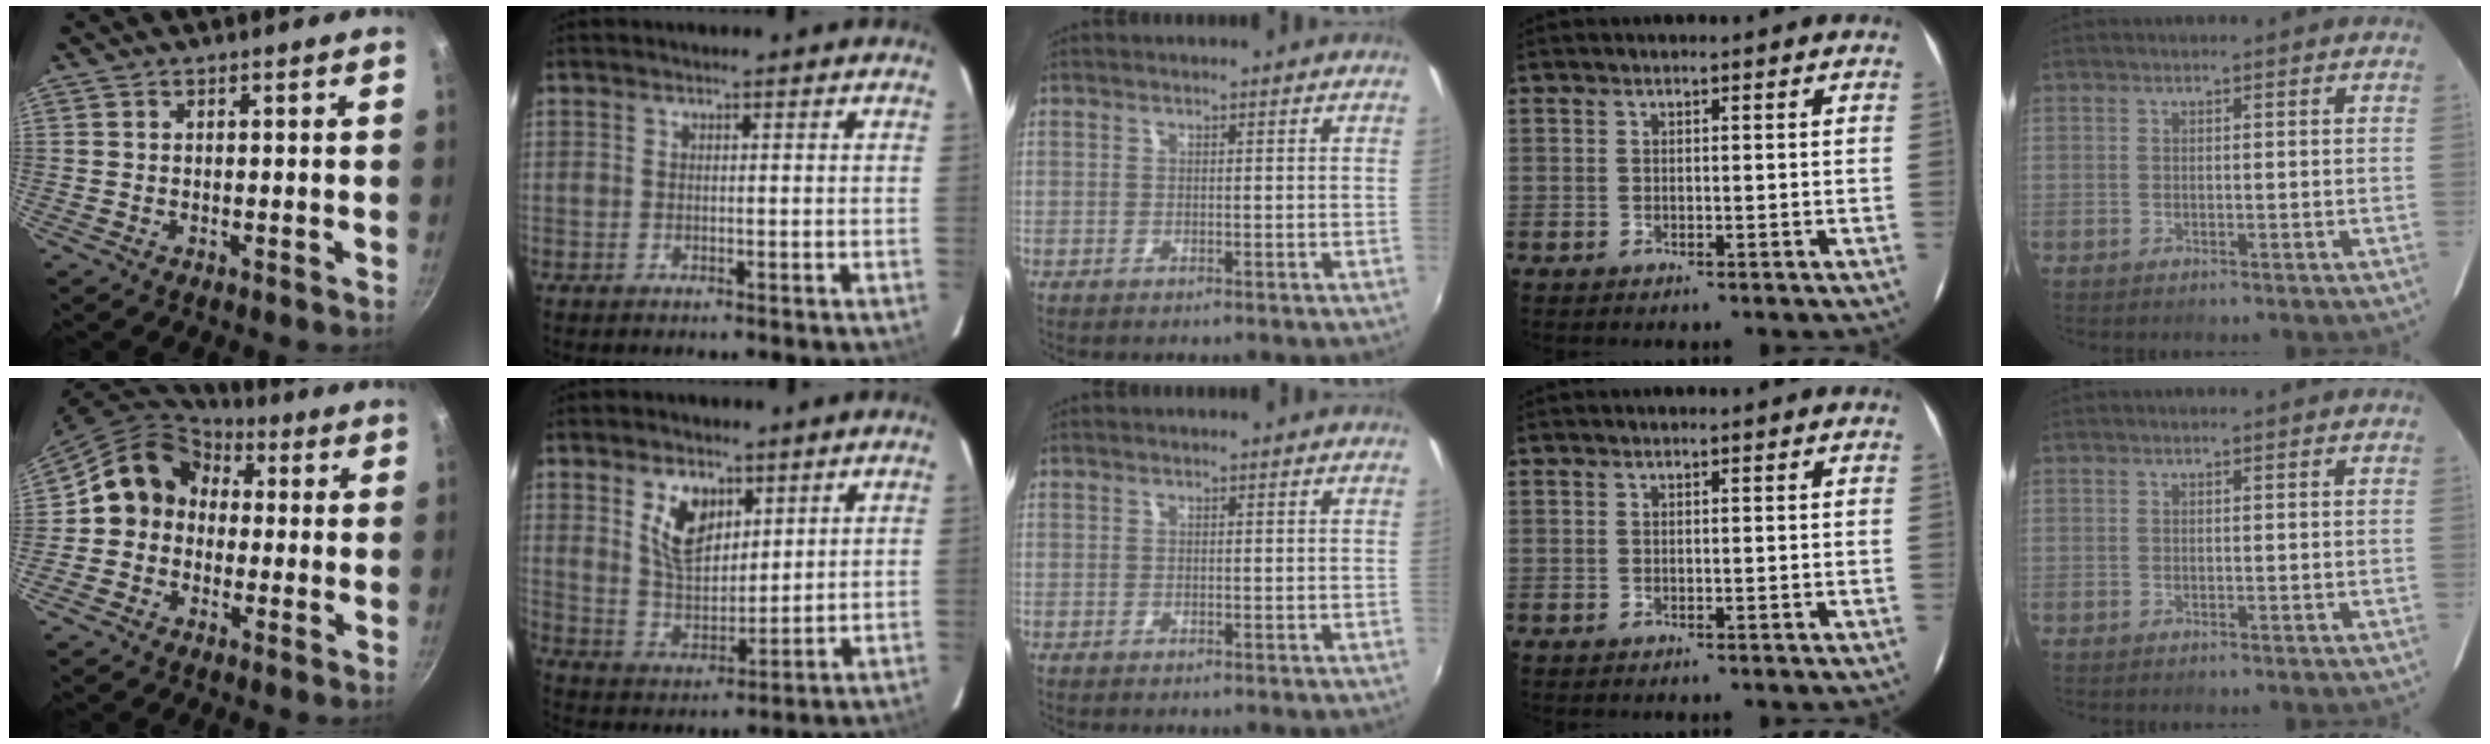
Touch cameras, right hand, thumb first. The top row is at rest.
{"thumb": {"total": 11.9, "force": [0.8, 10.3, 5.8], "torque": [-0.064, 0.036, -0.012]}, "index": {"total": 9.5, "force": [4.4, 5.4, 6.4], "torque": [-0.116, 0.009, 0.093]}}